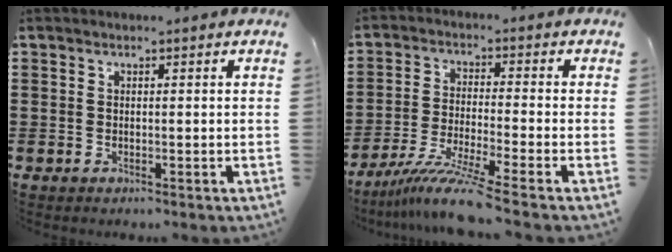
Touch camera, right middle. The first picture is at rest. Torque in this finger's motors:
{"motor_torque": [1.30, -0.46, 0.19, 0.16]}